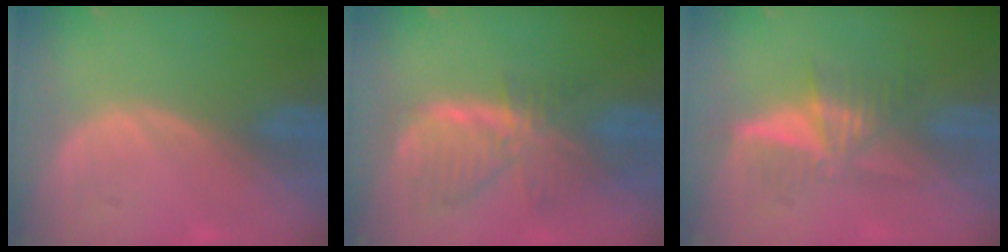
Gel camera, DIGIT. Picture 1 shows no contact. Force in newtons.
{"total": 7.8, "press": 7.0, "slide": 3.4}
{"total": 5.5, "press": 5.0, "slide": 2.2}